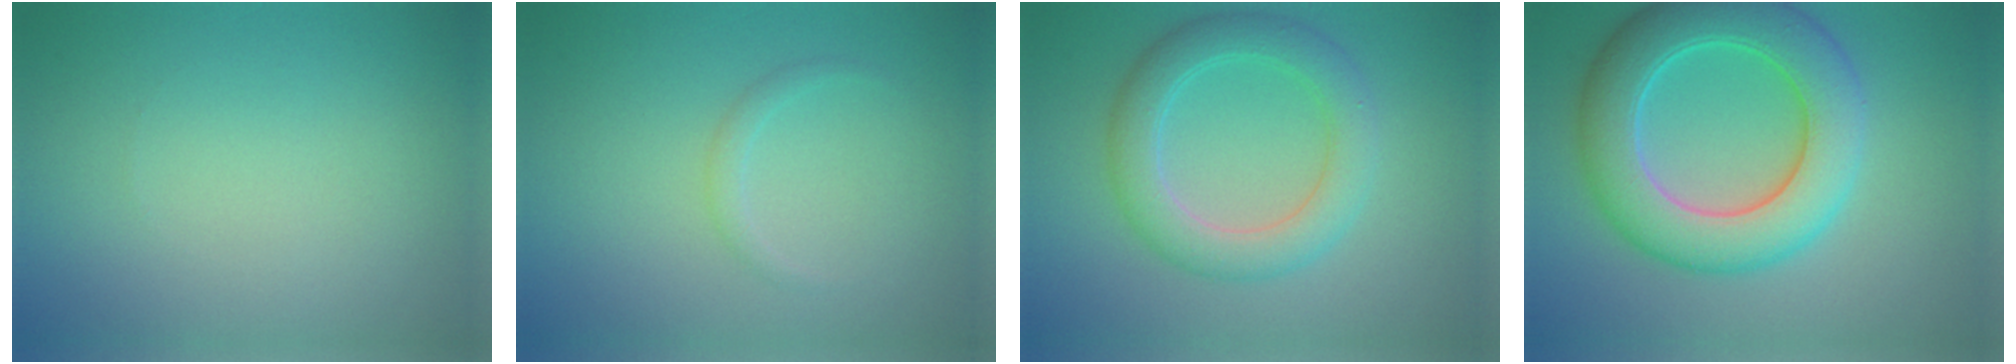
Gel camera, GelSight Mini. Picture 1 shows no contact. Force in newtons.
{"total": 0.9, "press": 0.9, "slide": 0.0}
{"total": 4.7, "press": 4.7, "slide": 0.1}
{"total": 8.6, "press": 8.6, "slide": 0.2}